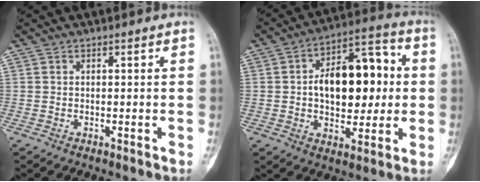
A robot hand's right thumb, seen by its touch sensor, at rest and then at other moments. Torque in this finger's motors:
{"motor_torque": [-0.87, 1.37, 0.24, 0.05, 0.11]}